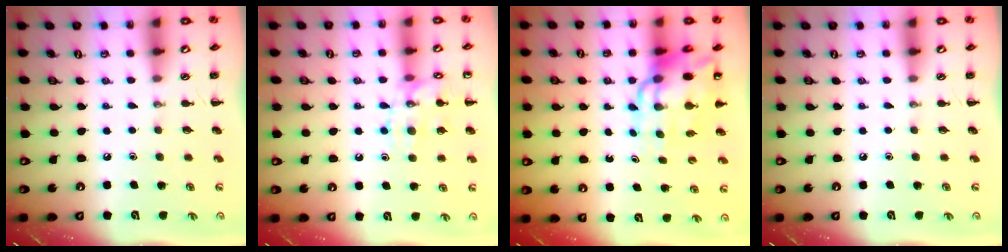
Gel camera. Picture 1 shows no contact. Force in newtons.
{"total": 12.8, "press": 12.8, "slide": 0.8}
{"total": 13.2, "press": 12.7, "slide": 3.6}
{"total": 0.0}